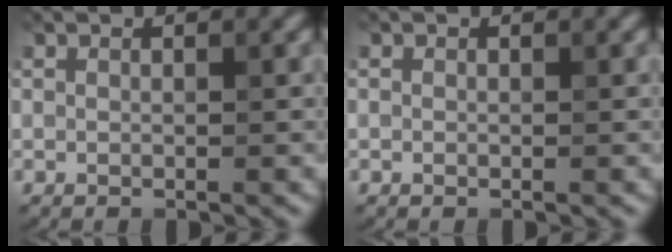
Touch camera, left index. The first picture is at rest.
{"total": 0.0}